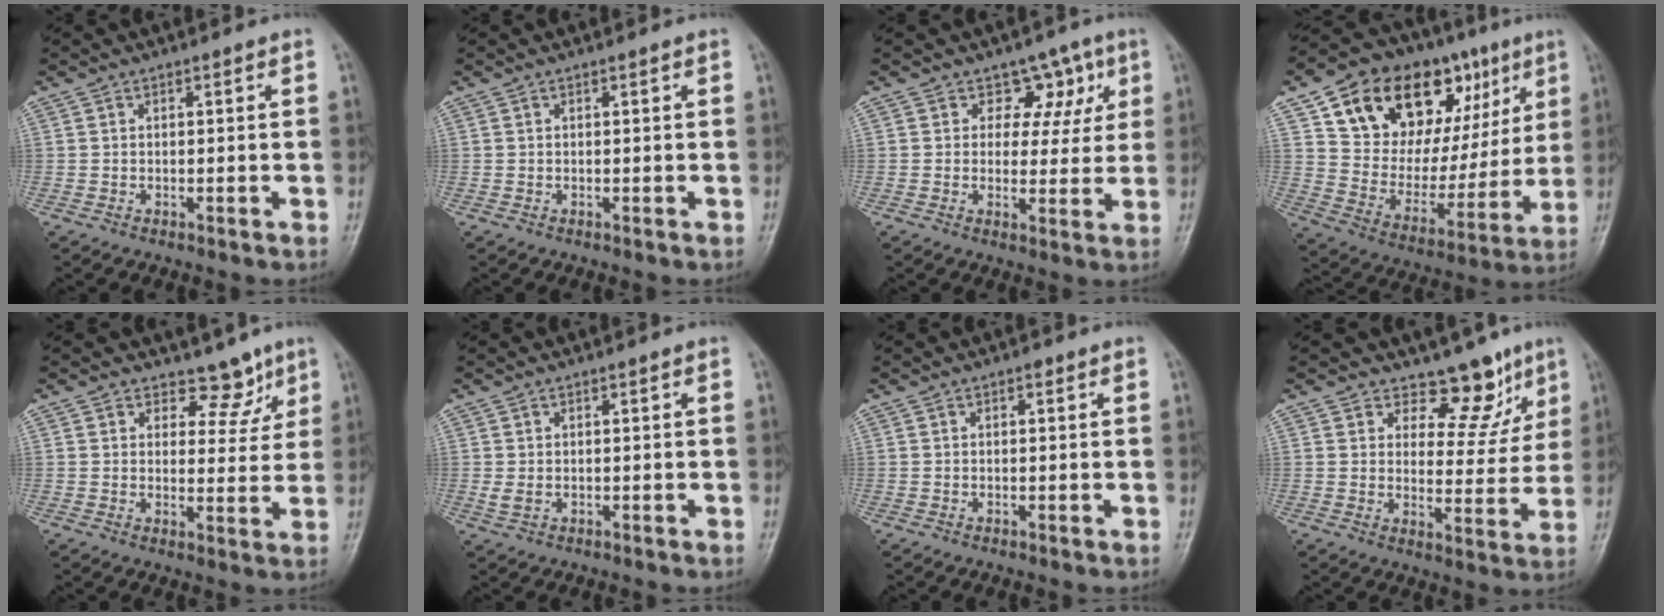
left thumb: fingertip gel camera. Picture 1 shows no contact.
{"total": 0.0}
{"total": 6.8, "force": [3.2, 5.3, 2.7], "torque": [0.014, -0.007, 0.038]}
{"total": 27.5, "force": [12.7, 16.4, 18.0], "torque": [-0.227, -0.003, 0.216]}
{"total": 5.9, "force": [4.3, 3.9, 1.5], "torque": [0.021, -0.025, 0.060]}
{"total": 1.6, "force": [0.1, 1.1, 1.2], "torque": [-0.026, -0.001, 0.006]}
{"total": 0.7, "force": [0.3, 0.4, 0.5], "torque": [-0.002, 0.001, 0.002]}
{"total": 9.3, "force": [7.0, 5.4, 2.9], "torque": [0.008, -0.048, 0.100]}